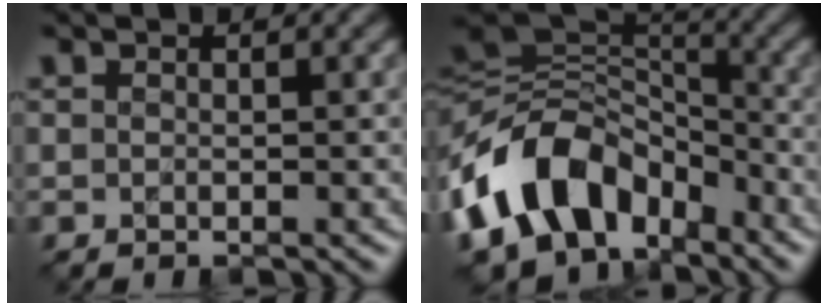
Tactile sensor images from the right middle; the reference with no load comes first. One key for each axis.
{"total": 11.1, "fx": -4.9, "fy": 7.7, "fz": 6.2, "tx": -0.113, "ty": 0.022, "tz": -0.102}